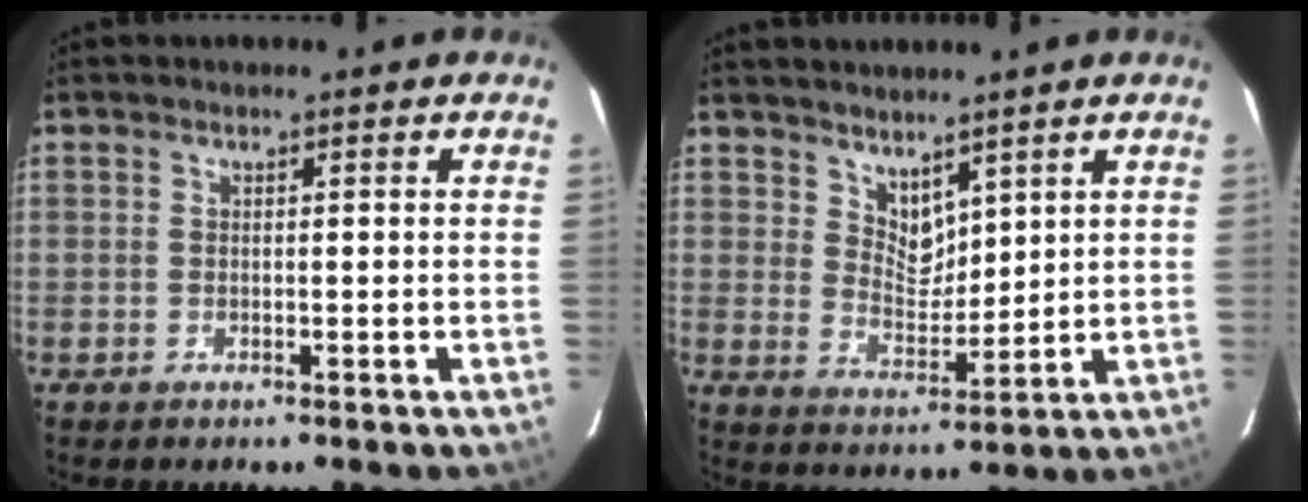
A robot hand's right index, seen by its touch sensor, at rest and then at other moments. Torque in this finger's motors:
{"motor_torque": [0.00, 0.24, 0.04, 0.00]}